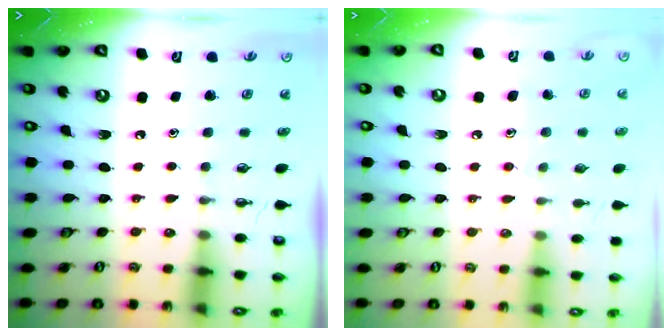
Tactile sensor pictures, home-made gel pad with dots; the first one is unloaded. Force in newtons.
{"total": 5.7, "press": 5.6, "slide": 0.6}